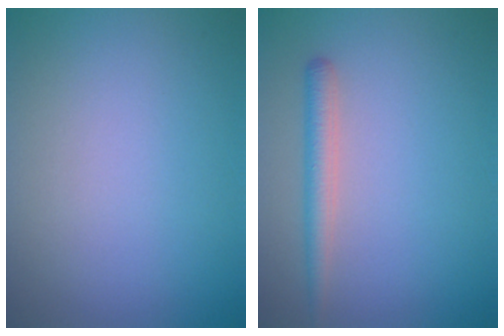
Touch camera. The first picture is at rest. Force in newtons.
{"total": 2.3, "press": 2.3, "slide": 0.2}